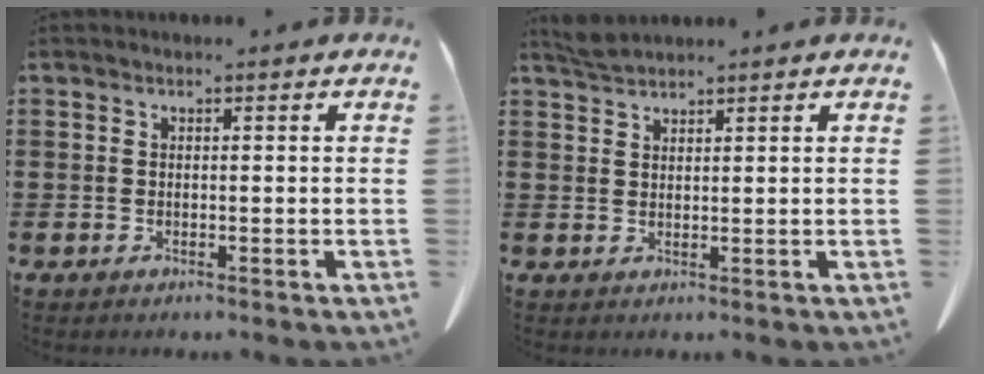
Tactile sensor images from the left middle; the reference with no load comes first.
{"total": 2.1, "force": [2.0, 0.1, 0.6], "torque": [-0.018, 0.000, 0.039]}